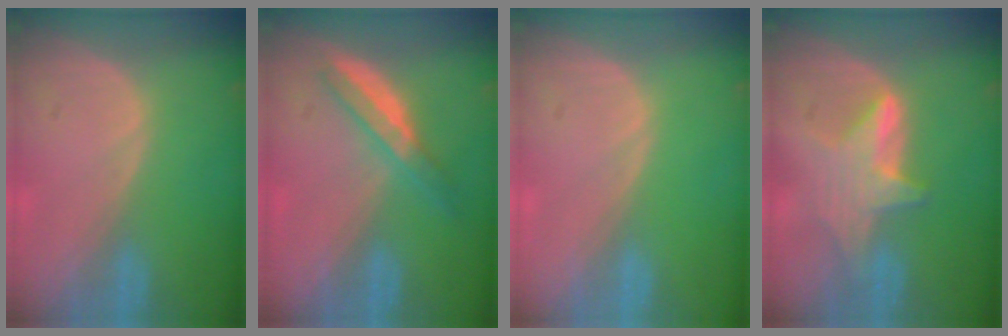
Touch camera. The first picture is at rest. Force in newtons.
{"total": 5.2, "press": 4.6, "slide": 2.4}
{"total": 0.0}
{"total": 5.9, "press": 5.8, "slide": 0.8}